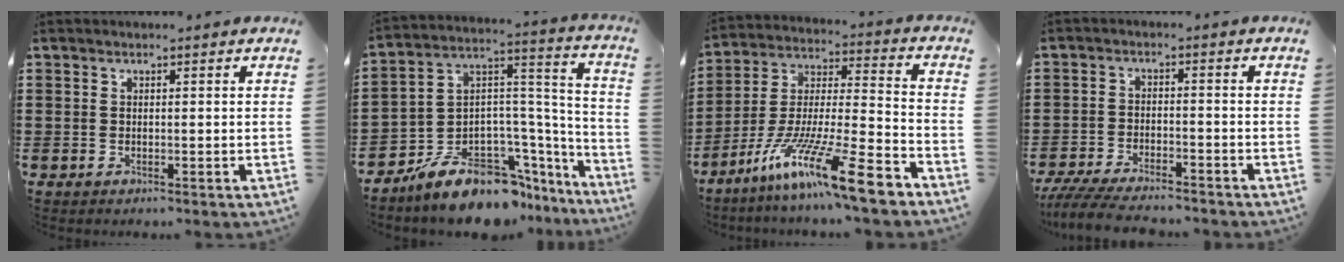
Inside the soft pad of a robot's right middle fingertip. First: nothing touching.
{"total": 11.9, "force": [-9.5, 5.0, 5.2], "torque": [-0.096, 0.024, -0.170]}
{"total": 14.7, "force": [-10.9, 0.3, 9.8], "torque": [-0.177, 0.008, -0.203]}
{"total": 5.4, "force": [-5.0, 0.6, 1.8], "torque": [-0.047, -0.009, -0.102]}